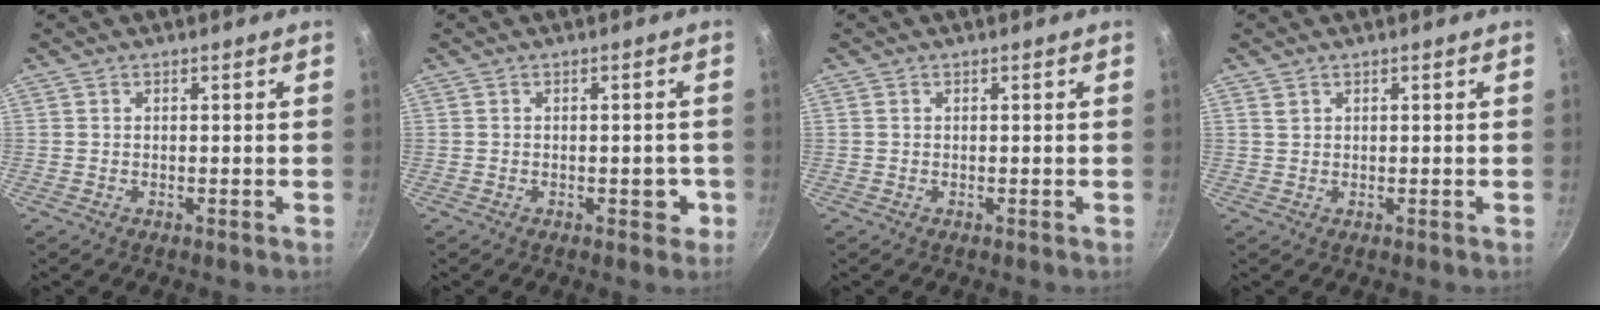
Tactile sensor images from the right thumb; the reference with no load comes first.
{"total": 3.0, "force": [-0.9, 1.7, 2.3], "torque": [-0.006, 0.010, -0.013]}
{"total": 0.0}
{"total": 1.0, "force": [0.6, 0.7, 0.4], "torque": [-0.006, 0.000, 0.011]}